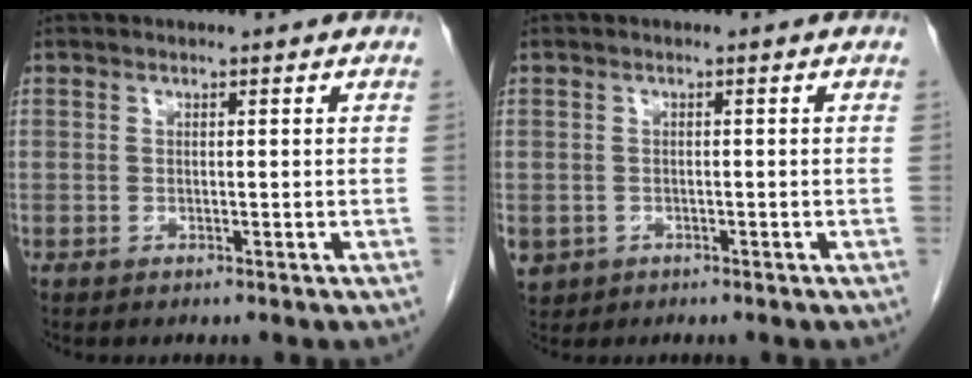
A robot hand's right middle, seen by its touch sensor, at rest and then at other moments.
{"total": 3.9, "force": [-1.7, 3.4, 0.9], "torque": [-0.019, 0.000, -0.022]}